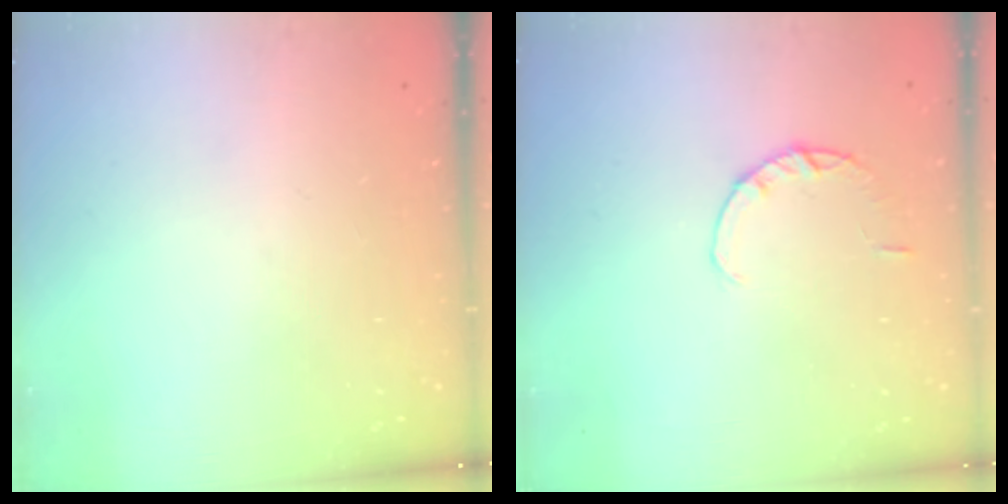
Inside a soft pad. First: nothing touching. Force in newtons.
{"total": 1.8, "press": 1.8, "slide": 0.3}